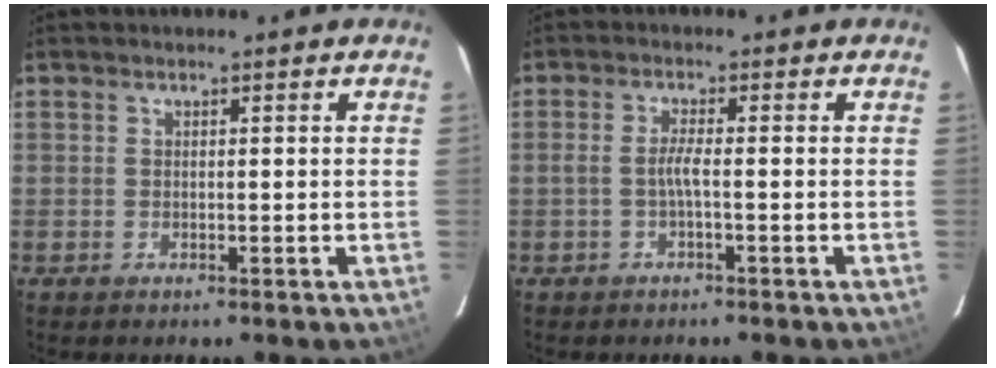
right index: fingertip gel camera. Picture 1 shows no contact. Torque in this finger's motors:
{"motor_torque": [0.47, -0.11, 0.32, 0.06]}